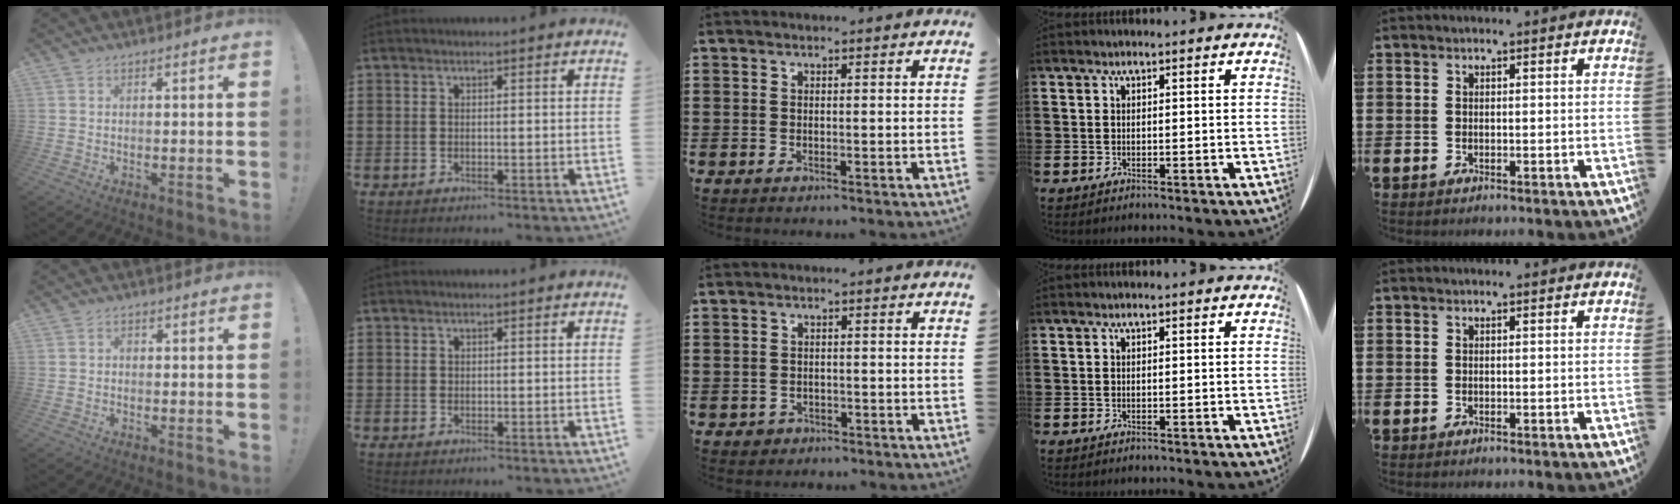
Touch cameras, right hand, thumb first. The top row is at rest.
{"thumb": {"total": 1.1, "force": [-0.5, 0.7, 0.6], "torque": [-0.017, 0.007, -0.009]}}